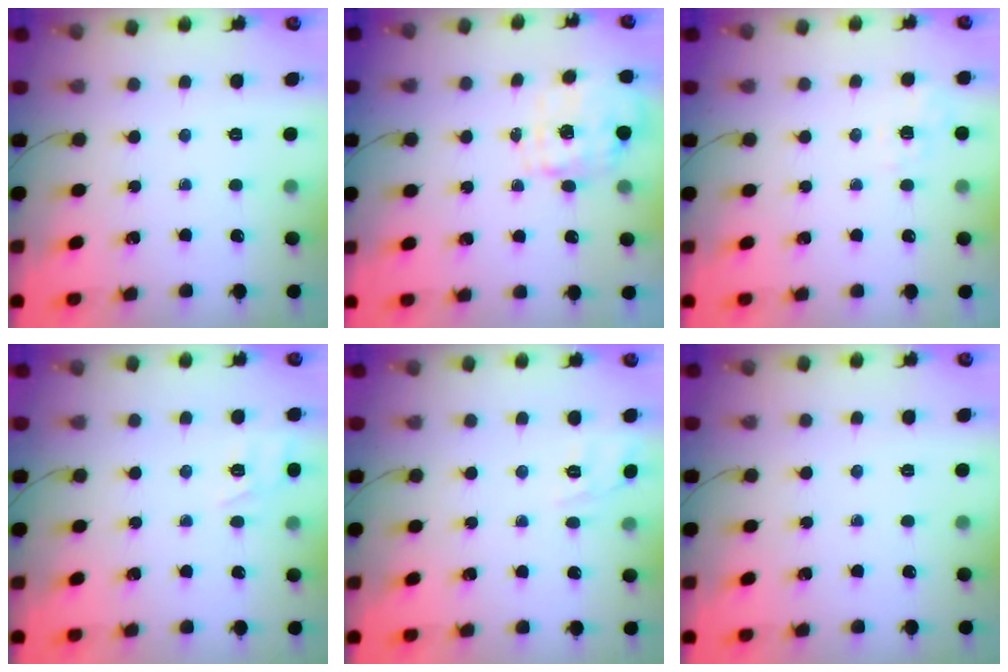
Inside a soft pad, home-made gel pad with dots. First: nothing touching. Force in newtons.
{"total": 1.6, "press": 1.5, "slide": 0.5}
{"total": 2.5, "press": 1.8, "slide": 1.7}
{"total": 7.5, "press": 7.3, "slide": 1.7}
{"total": 7.6, "press": 7.3, "slide": 1.8}
{"total": 0.0}